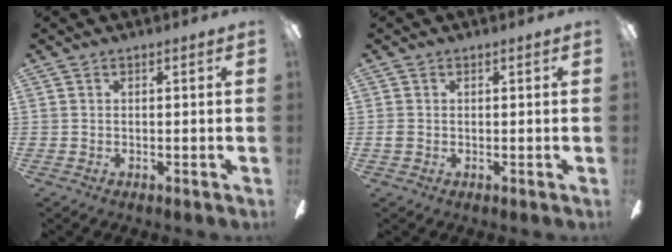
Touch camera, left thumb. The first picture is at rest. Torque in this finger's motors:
{"motor_torque": [0.11, 0.41, 0.09, 0.00, -0.02]}